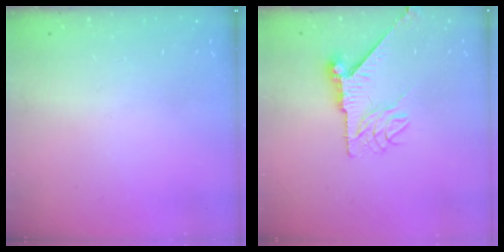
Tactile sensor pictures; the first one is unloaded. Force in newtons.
{"total": 8.4, "press": 8.4, "slide": 0.5}